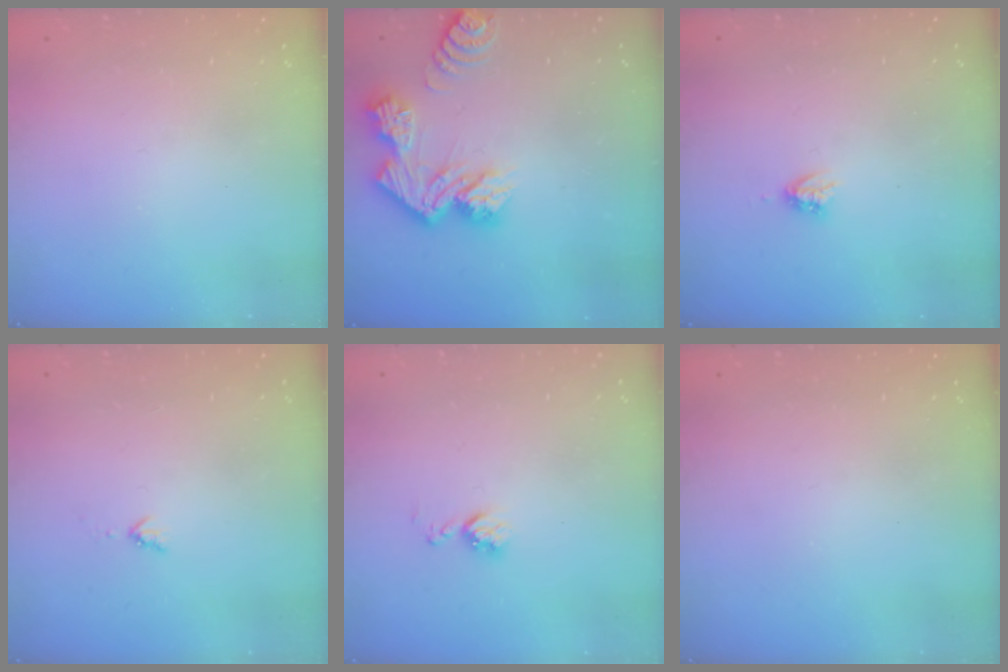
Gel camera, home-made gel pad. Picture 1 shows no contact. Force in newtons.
{"total": 12.2, "press": 12.1, "slide": 1.0}
{"total": 4.0, "press": 4.0, "slide": 0.4}
{"total": 2.8, "press": 2.8, "slide": 0.4}
{"total": 4.9, "press": 4.9, "slide": 0.5}
{"total": 0.0}